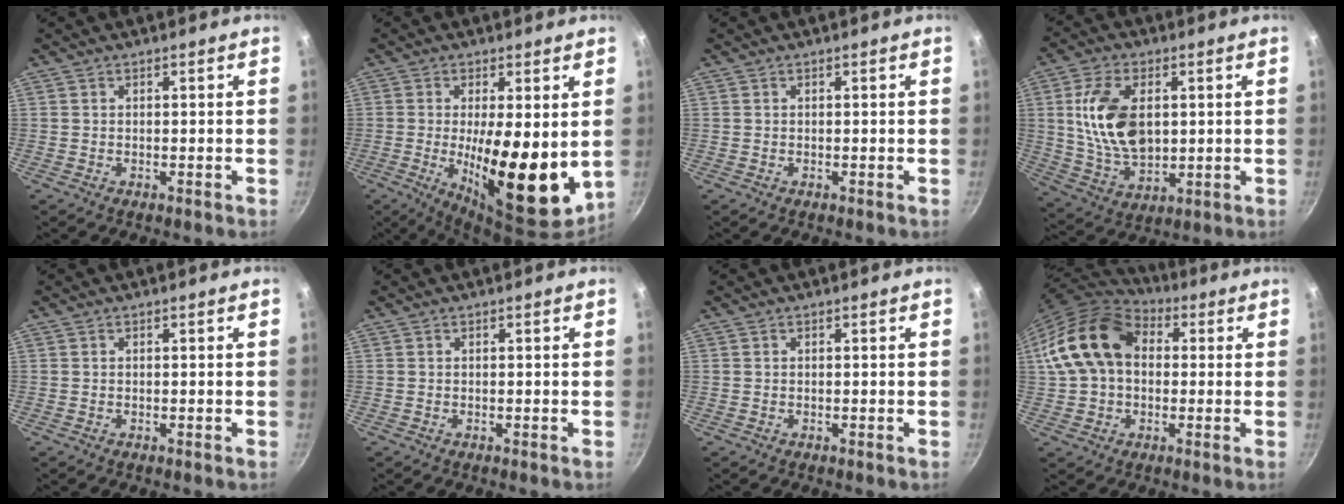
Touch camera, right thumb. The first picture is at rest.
{"total": 16.5, "force": [-0.6, 5.3, 15.6], "torque": [-0.220, -0.027, -0.002]}
{"total": 0.0}
{"total": 14.9, "force": [2.4, 9.1, 11.6], "torque": [-0.197, -0.013, 0.052]}
{"total": 0.0}
{"total": 0.0}
{"total": 0.0}
{"total": 16.7, "force": [2.4, 12.1, 11.2], "torque": [-0.188, 0.031, 0.031]}